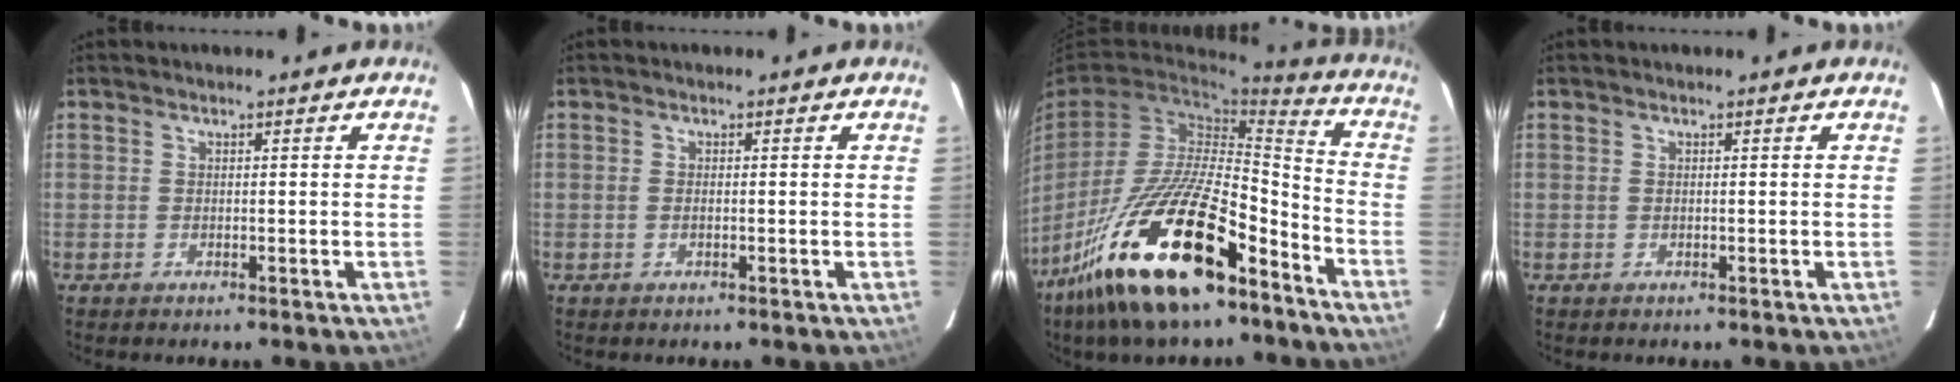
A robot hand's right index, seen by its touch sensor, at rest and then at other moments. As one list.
[{"total": 0.6, "force": [-0.2, 0.1, 0.6], "torque": [-0.013, 0.001, -0.004]}, {"total": 24.3, "force": [-15.4, 8.0, 17.1], "torque": [-0.323, -0.016, -0.269]}, {"total": 0.0}]